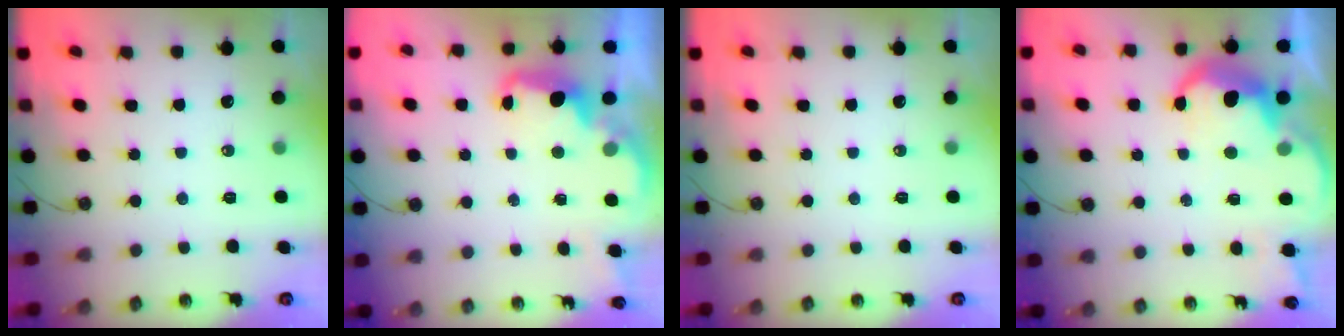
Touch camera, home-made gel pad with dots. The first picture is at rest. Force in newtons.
{"total": 2.6, "press": 2.5, "slide": 0.7}
{"total": 0.0}
{"total": 10.2, "press": 10.2, "slide": 0.8}